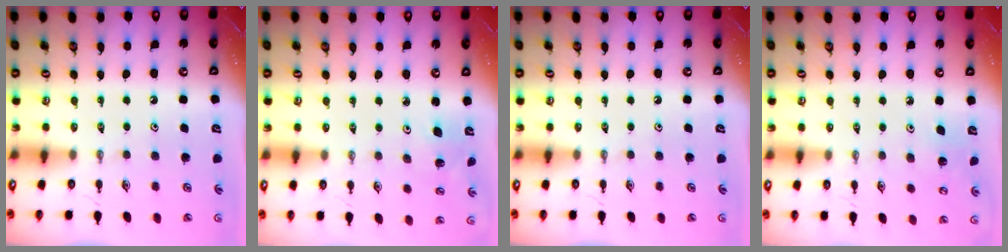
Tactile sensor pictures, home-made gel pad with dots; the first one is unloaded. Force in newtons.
{"total": 3.4, "press": 3.2, "slide": 1.3}
{"total": 0.0}
{"total": 4.6, "press": 4.6, "slide": 0.3}